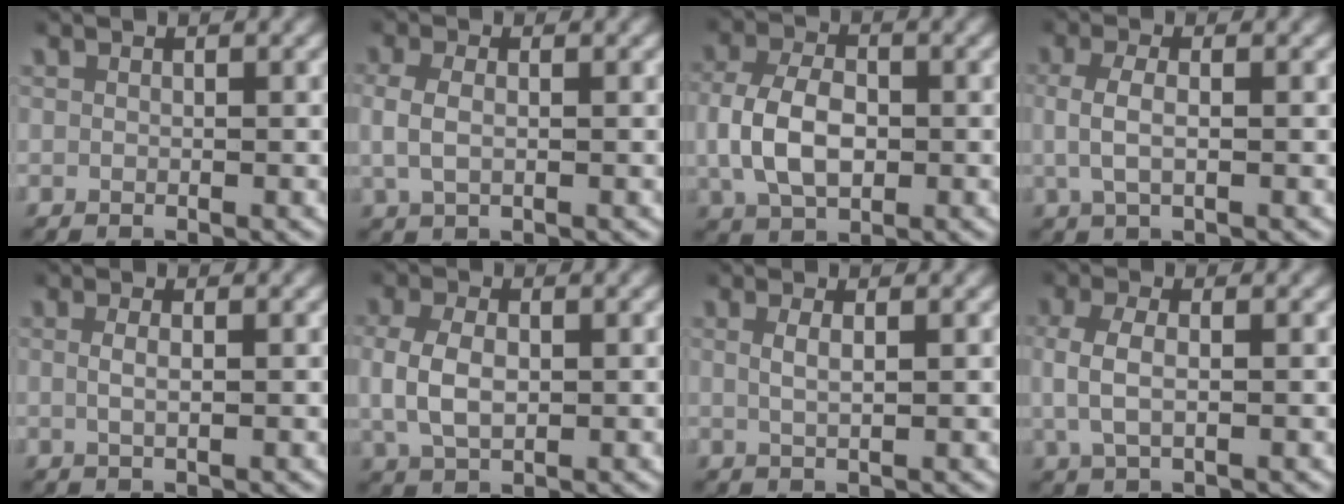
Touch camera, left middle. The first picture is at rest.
{"total": 2.7, "force": [0.2, 1.7, 2.1], "torque": [-0.058, -0.002, 0.007]}
{"total": 5.9, "force": [-0.2, 4.1, 4.2], "torque": [-0.097, -0.008, 0.005]}
{"total": 2.8, "force": [0.2, 1.2, 2.5], "torque": [-0.063, -0.001, 0.005]}
{"total": 1.2, "force": [0.1, 0.2, 1.1], "torque": [-0.026, -0.004, 0.006]}
{"total": 4.2, "force": [0.1, 2.9, 3.0], "torque": [-0.078, -0.003, 0.011]}
{"total": 1.5, "force": [0.5, 0.3, 1.4], "torque": [-0.029, -0.003, 0.014]}
{"total": 3.2, "force": [0.3, 1.6, 2.8], "torque": [-0.073, -0.002, 0.008]}